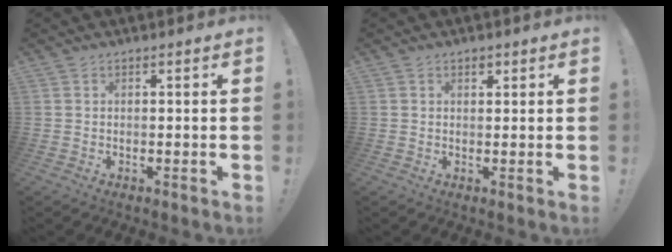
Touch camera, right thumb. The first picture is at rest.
{"total": 1.4, "force": [0.9, 0.9, 0.5], "torque": [0.002, -0.003, 0.013]}